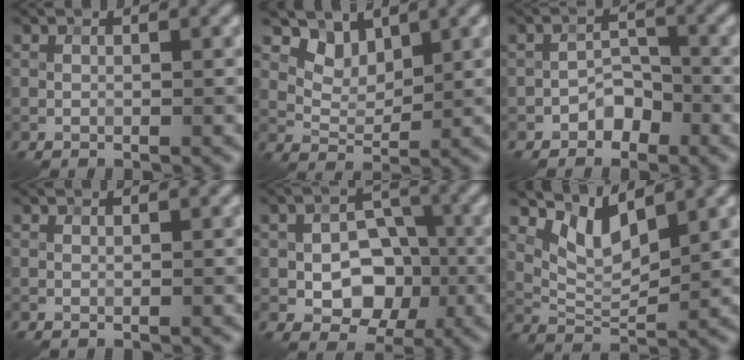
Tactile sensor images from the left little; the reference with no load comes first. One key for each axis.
{"total": 3.7, "fx": 2.6, "fy": 2.2, "fz": 1.4, "tx": -0.035, "ty": -0.018, "tz": 0.057}
{"total": 2.3, "fx": -1.5, "fy": 1.4, "fz": 0.9, "tx": -0.010, "ty": 0.012, "tz": -0.028}
{"total": 0.0}
{"total": 6.5, "fx": -1.4, "fy": 4.6, "fz": 4.3, "tx": -0.063, "ty": -0.001, "tz": -0.024}
{"total": 4.5, "fx": 2.8, "fy": 1.9, "fz": 3.0, "tx": -0.064, "ty": -0.010, "tz": 0.054}